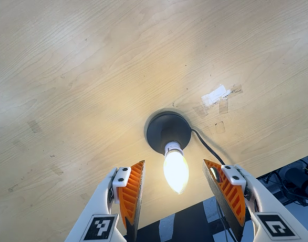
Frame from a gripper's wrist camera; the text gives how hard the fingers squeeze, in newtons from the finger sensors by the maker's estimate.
{"total": 0.0}